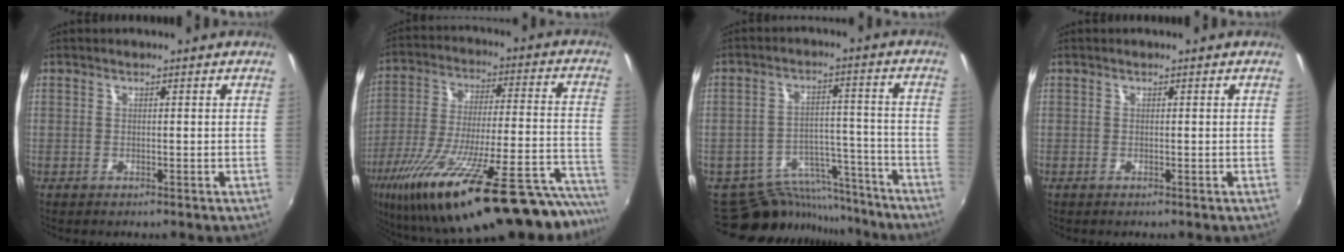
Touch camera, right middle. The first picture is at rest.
{"total": 38.1, "force": [-29.6, 6.9, 22.9], "torque": [-0.343, -0.079, -0.429]}
{"total": 13.6, "force": [-12.4, 4.9, 2.3], "torque": [-0.049, 0.031, -0.175]}
{"total": 0.0}